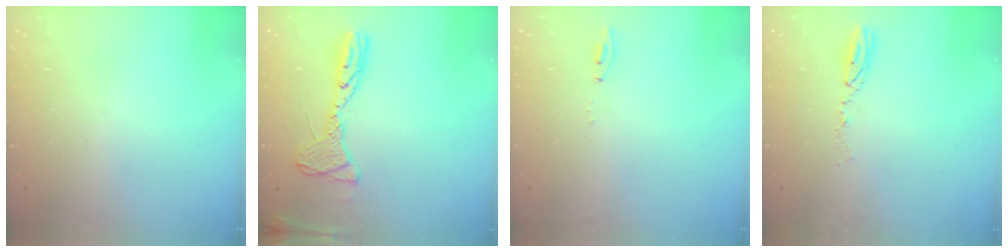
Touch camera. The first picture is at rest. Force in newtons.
{"total": 13.8, "press": 13.7, "slide": 1.3}
{"total": 4.6, "press": 4.6, "slide": 0.5}
{"total": 5.4, "press": 5.3, "slide": 0.6}